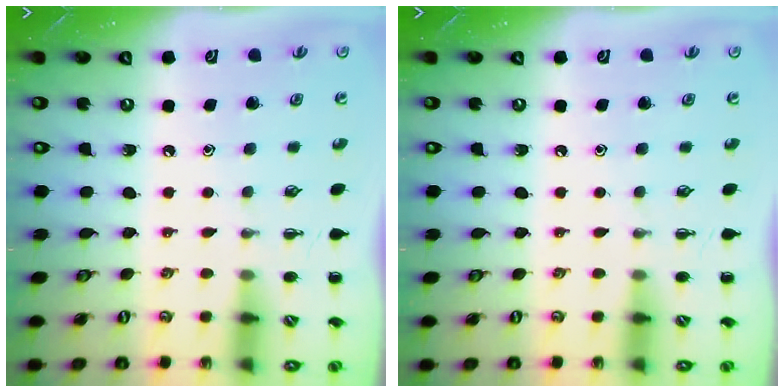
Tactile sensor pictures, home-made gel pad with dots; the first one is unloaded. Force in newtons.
{"total": 0.0}